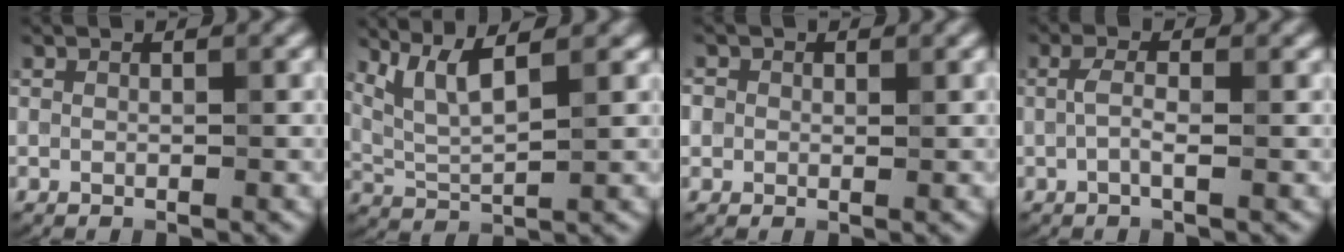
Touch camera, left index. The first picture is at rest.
{"total": 5.1, "force": [3.2, 1.4, 3.7], "torque": [-0.072, 0.008, 0.061]}
{"total": 1.8, "force": [0.5, 1.7, 0.6], "torque": [-0.005, 0.007, 0.001]}
{"total": 1.7, "force": [-0.1, 0.5, 1.6], "torque": [-0.036, 0.002, -0.007]}